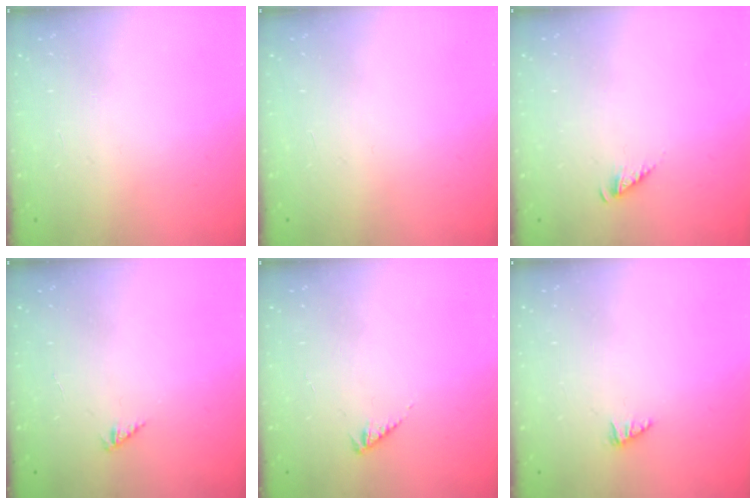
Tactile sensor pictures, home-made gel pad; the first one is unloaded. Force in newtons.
{"total": 0.0}
{"total": 2.8, "press": 2.8, "slide": 0.4}
{"total": 0.0}
{"total": 2.0, "press": 1.9, "slide": 0.5}
{"total": 0.7, "press": 0.6, "slide": 0.2}